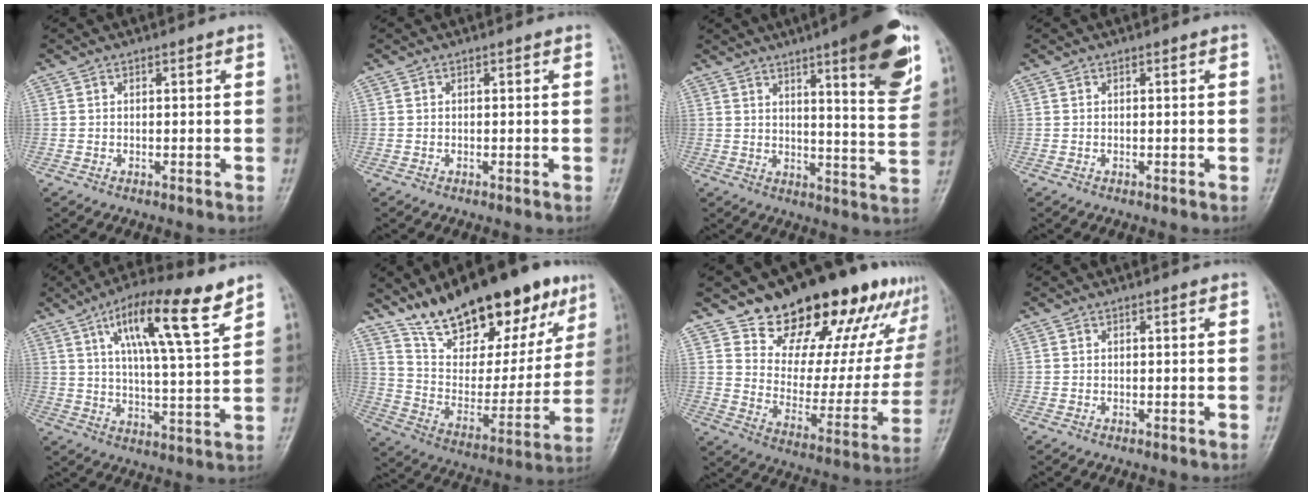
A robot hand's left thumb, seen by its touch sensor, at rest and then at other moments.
{"total": 0.0}
{"total": 16.6, "force": [9.0, 3.0, 13.6], "torque": [-0.156, -0.046, 0.122]}
{"total": 0.0}
{"total": 15.3, "force": [8.7, 2.7, 12.3], "torque": [-0.195, -0.029, 0.145]}
{"total": 26.5, "force": [17.8, 10.9, 16.2], "torque": [-0.205, -0.058, 0.287]}
{"total": 25.6, "force": [19.0, 11.9, 12.2], "torque": [-0.123, -0.094, 0.271]}
{"total": 0.0}